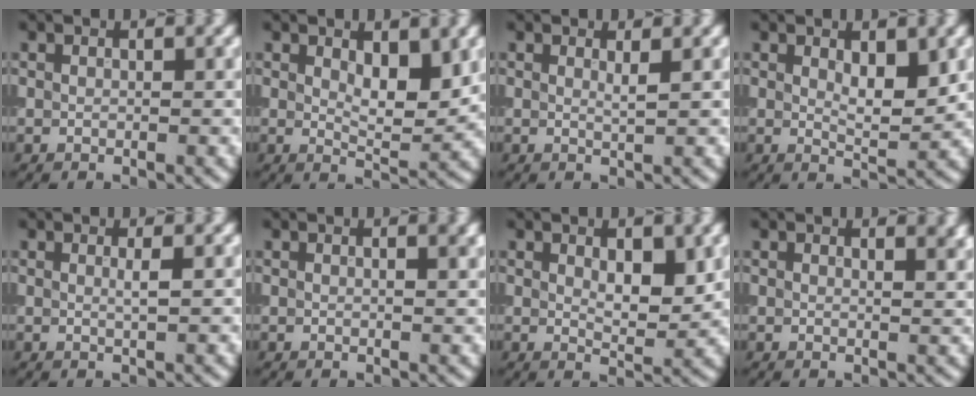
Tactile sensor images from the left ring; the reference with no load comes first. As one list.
[{"total": 3.5, "force": [1.2, 1.3, 3.0], "torque": [-0.050, -0.005, 0.021]}, {"total": 0.5, "force": [0.3, 0.1, 0.4], "torque": [-0.002, -0.003, 0.003]}, {"total": 2.6, "force": [0.9, 0.8, 2.3], "torque": [-0.037, -0.004, 0.016]}, {"total": 0.7, "force": [0.1, 0.1, 0.7], "torque": [-0.006, 0.001, -0.004]}, {"total": 0.9, "force": [0.4, 0.3, 0.8], "torque": [-0.004, 0.002, 0.001]}, {"total": 2.7, "force": [0.9, 1.1, 2.3], "torque": [-0.033, -0.004, 0.017]}, {"total": 1.7, "force": [1.3, 0.6, 0.8], "torque": [0.003, 0.002, 0.015]}]